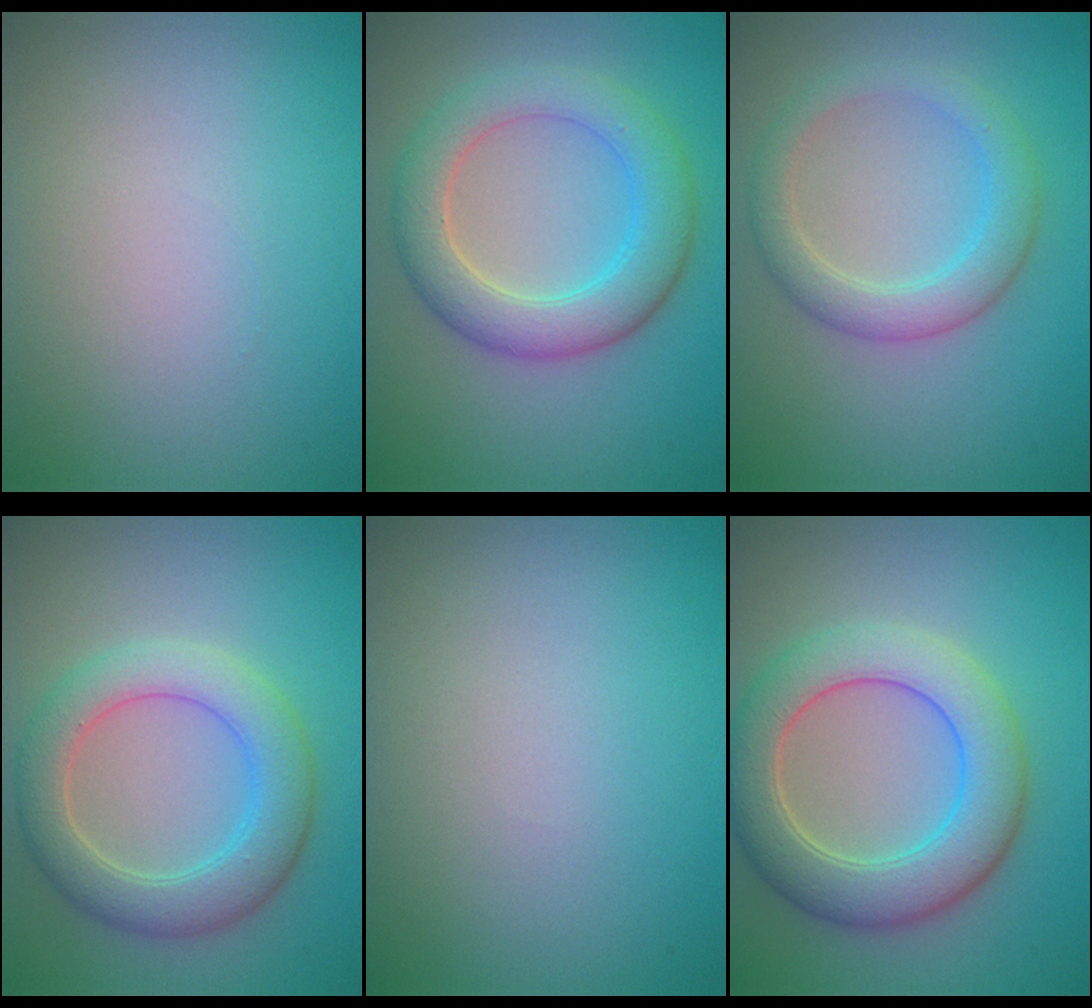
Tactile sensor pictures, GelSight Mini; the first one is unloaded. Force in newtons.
{"total": 5.7, "press": 5.7, "slide": 0.1}
{"total": 3.6, "press": 3.5, "slide": 0.2}
{"total": 5.1, "press": 5.0, "slide": 0.4}
{"total": 0.0}
{"total": 6.7, "press": 6.7, "slide": 0.2}